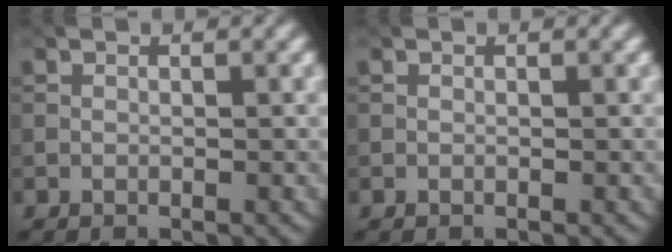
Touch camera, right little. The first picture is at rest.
{"total": 0.0}